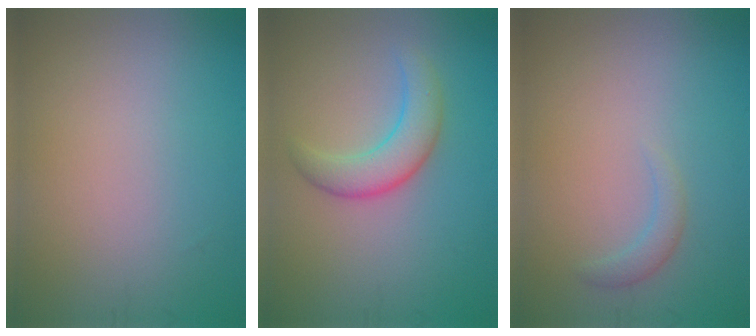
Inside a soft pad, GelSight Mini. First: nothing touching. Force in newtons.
{"total": 3.6, "press": 3.6, "slide": 0.2}
{"total": 1.3, "press": 1.3, "slide": 0.1}